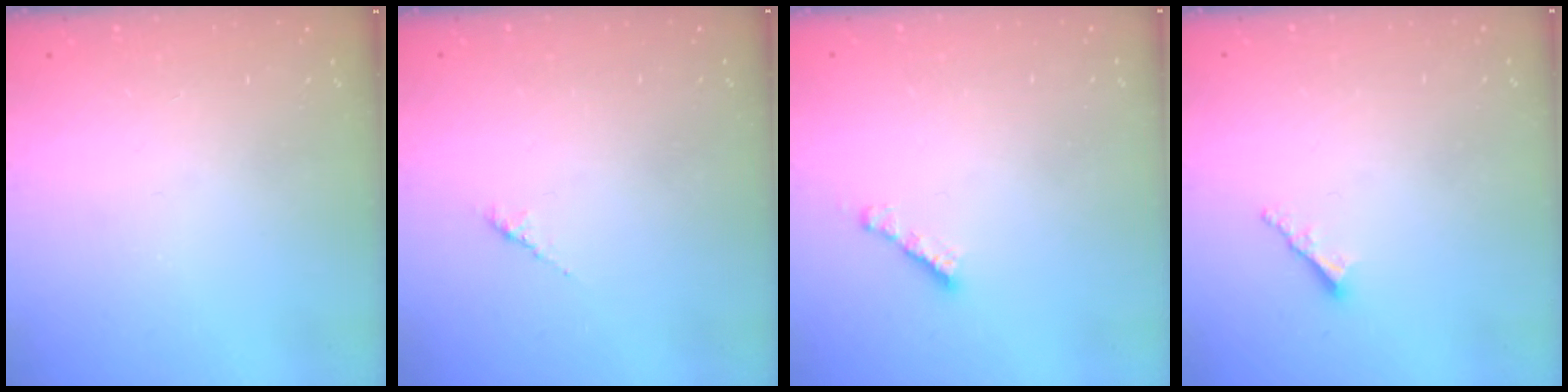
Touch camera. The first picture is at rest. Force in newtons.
{"total": 1.5, "press": 1.4, "slide": 0.5}
{"total": 2.7, "press": 2.7, "slide": 0.3}
{"total": 2.5, "press": 2.5, "slide": 0.3}